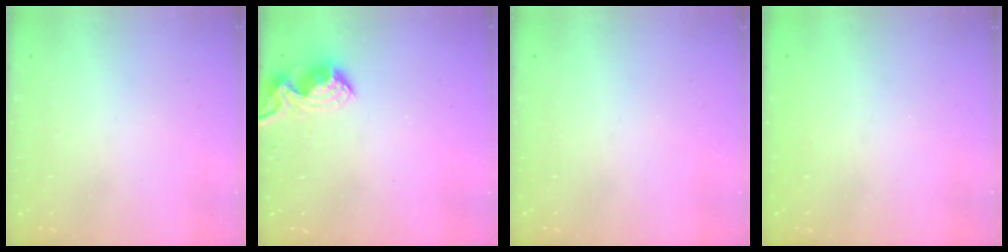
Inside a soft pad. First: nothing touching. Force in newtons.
{"total": 8.9, "press": 8.9, "slide": 0.4}
{"total": 0.0}
{"total": 1.0, "press": 0.9, "slide": 0.1}